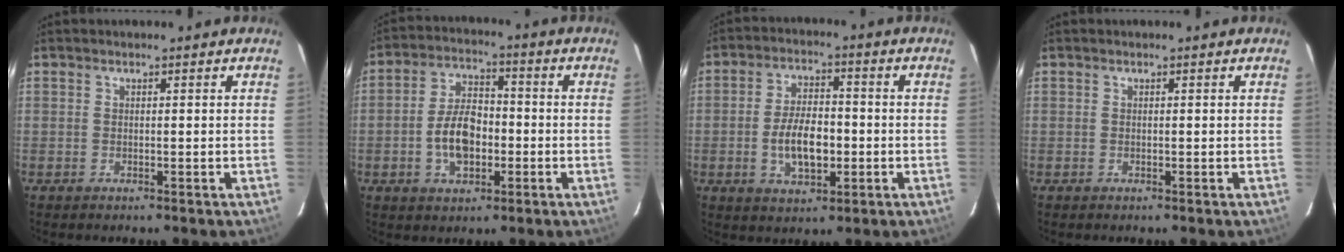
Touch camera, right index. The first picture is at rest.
{"total": 9.2, "force": [-2.4, 5.5, 7.0], "torque": [-0.137, 0.017, -0.035]}
{"total": 9.1, "force": [-2.0, 4.6, 7.6], "torque": [-0.150, 0.003, -0.028]}
{"total": 0.0}